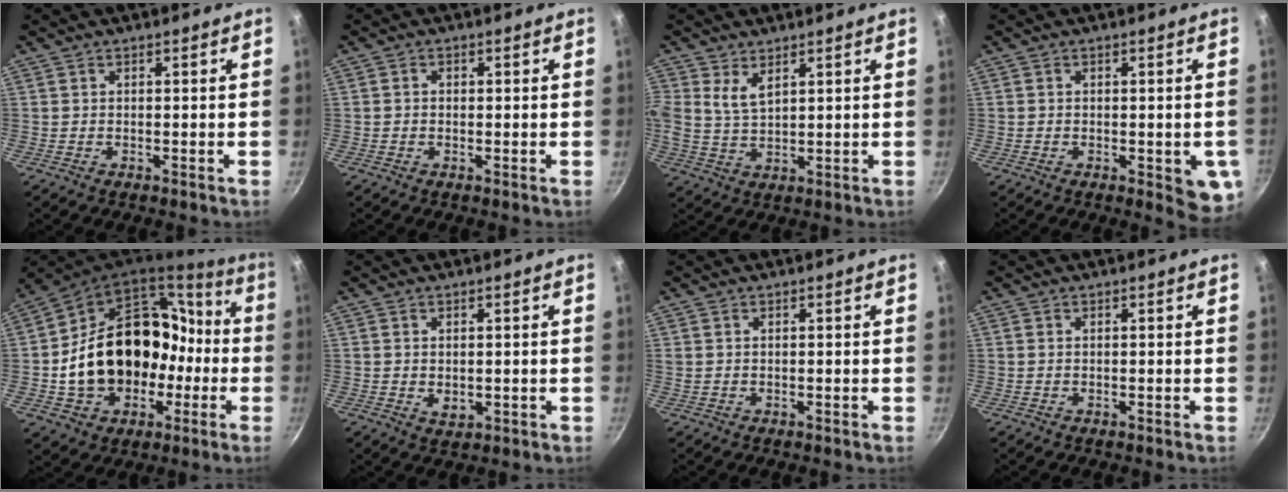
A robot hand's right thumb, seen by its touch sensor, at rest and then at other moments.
{"total": 1.1, "force": [-0.1, 1.0, 0.6], "torque": [-0.010, 0.005, -0.003]}
{"total": 4.6, "force": [2.3, 2.5, 3.1], "torque": [-0.060, -0.016, 0.047]}
{"total": 6.9, "force": [-1.6, 2.8, 6.0], "torque": [-0.049, -0.002, -0.018]}
{"total": 25.7, "force": [-3.0, 19.9, 16.0], "torque": [-0.235, 0.074, -0.020]}
{"total": 2.7, "force": [0.2, 1.9, 1.9], "torque": [-0.030, -0.006, 0.007]}
{"total": 0.0}
{"total": 0.0}